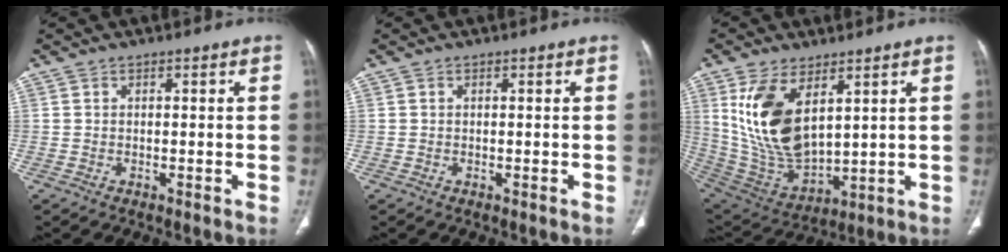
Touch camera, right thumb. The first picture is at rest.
{"total": 0.0}
{"total": 16.9, "force": [6.1, 8.7, 13.1], "torque": [-0.242, -0.028, 0.142]}